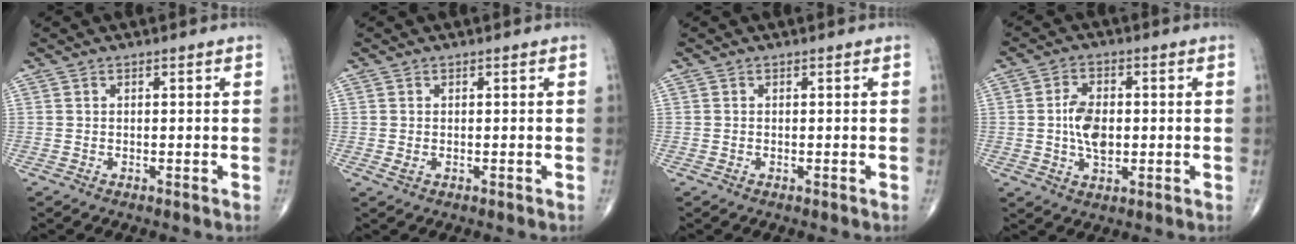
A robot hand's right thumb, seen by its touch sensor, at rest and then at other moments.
{"total": 0.9, "force": [0.0, 0.5, 0.7], "torque": [-0.017, 0.002, 0.003]}
{"total": 0.0}
{"total": 7.2, "force": [-0.1, 4.3, 5.8], "torque": [-0.098, 0.001, -0.003]}